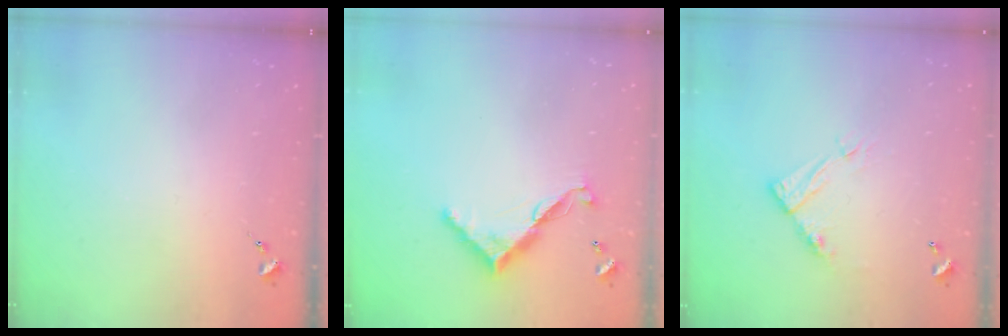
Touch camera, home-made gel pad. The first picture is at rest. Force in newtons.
{"total": 11.0, "press": 11.0, "slide": 0.4}
{"total": 9.4, "press": 9.4, "slide": 0.5}